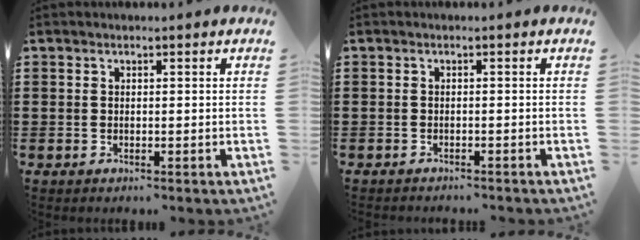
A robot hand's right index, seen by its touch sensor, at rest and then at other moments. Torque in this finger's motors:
{"motor_torque": [-2.00, 0.14, -1.05, -0.01]}